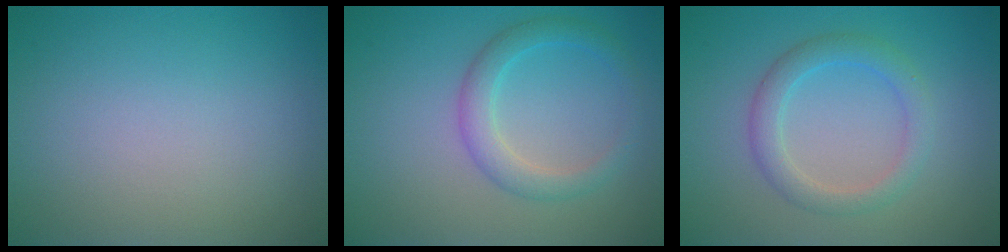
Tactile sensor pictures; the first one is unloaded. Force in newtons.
{"total": 2.9, "press": 2.8, "slide": 0.2}
{"total": 2.9, "press": 2.9, "slide": 0.3}